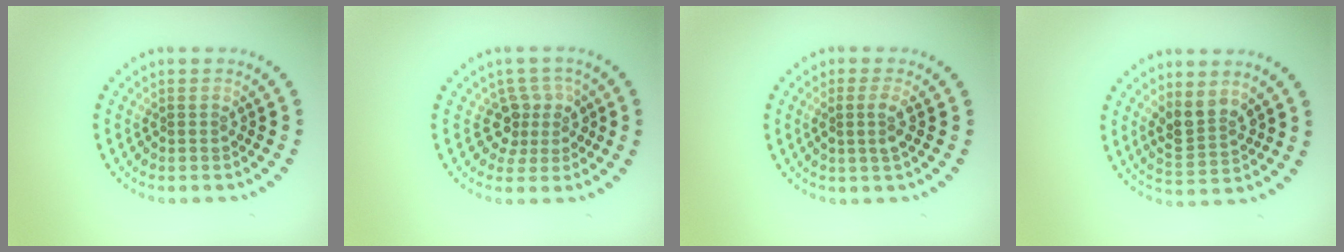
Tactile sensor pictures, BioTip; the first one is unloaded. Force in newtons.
{"total": 3.0, "press": 2.1, "slide": 2.1}
{"total": 1.8, "press": 1.5, "slide": 1.1}
{"total": 2.9, "press": 2.6, "slide": 1.3}